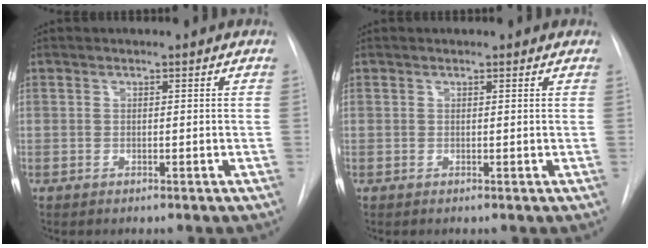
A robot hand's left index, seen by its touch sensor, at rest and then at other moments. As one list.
[{"total": 1.2, "force": [1.1, 0.4, 0.3], "torque": [-0.010, 0.006, 0.009]}]